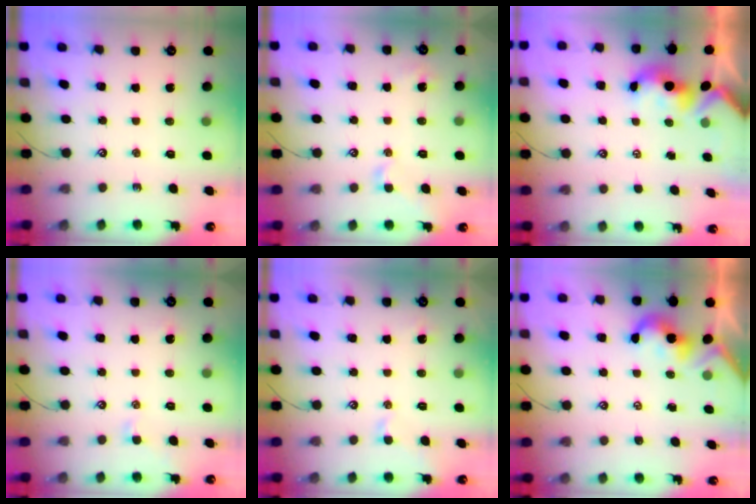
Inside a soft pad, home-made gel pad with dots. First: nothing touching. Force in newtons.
{"total": 1.7, "press": 1.6, "slide": 0.6}
{"total": 1.5, "press": 1.3, "slide": 0.7}
{"total": 0.5, "press": 0.3, "slide": 0.4}
{"total": 0.9, "press": 0.7, "slide": 0.6}
{"total": 1.8, "press": 1.8, "slide": 0.2}